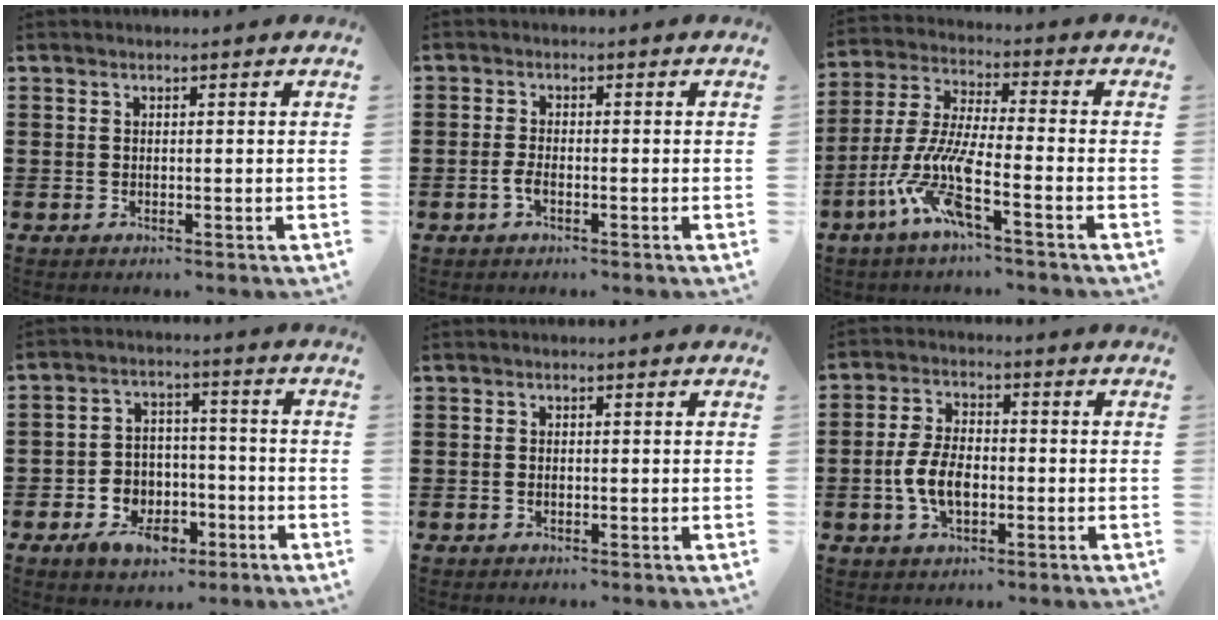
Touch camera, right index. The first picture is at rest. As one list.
[{"total": 1.9, "force": [-0.9, 0.8, 1.5], "torque": [-0.044, -0.005, -0.021]}, {"total": 9.8, "force": [-5.3, 1.6, 8.1], "torque": [-0.200, -0.020, -0.108]}, {"total": 6.4, "force": [-3.0, 5.0, 2.6], "torque": [-0.052, 0.016, -0.052]}, {"total": 0.6, "force": [-0.2, 0.4, 0.4], "torque": [-0.011, 0.000, -0.004]}, {"total": 6.7, "force": [-1.5, 3.7, 5.4], "torque": [-0.129, -0.001, -0.035]}]